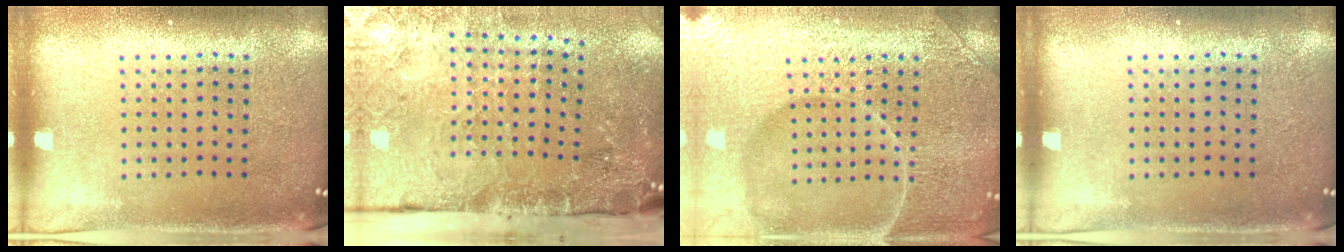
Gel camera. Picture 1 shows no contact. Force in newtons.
{"total": 4.3, "press": 3.6, "slide": 2.3}
{"total": 7.5, "press": 7.4, "slide": 1.0}
{"total": 0.0}